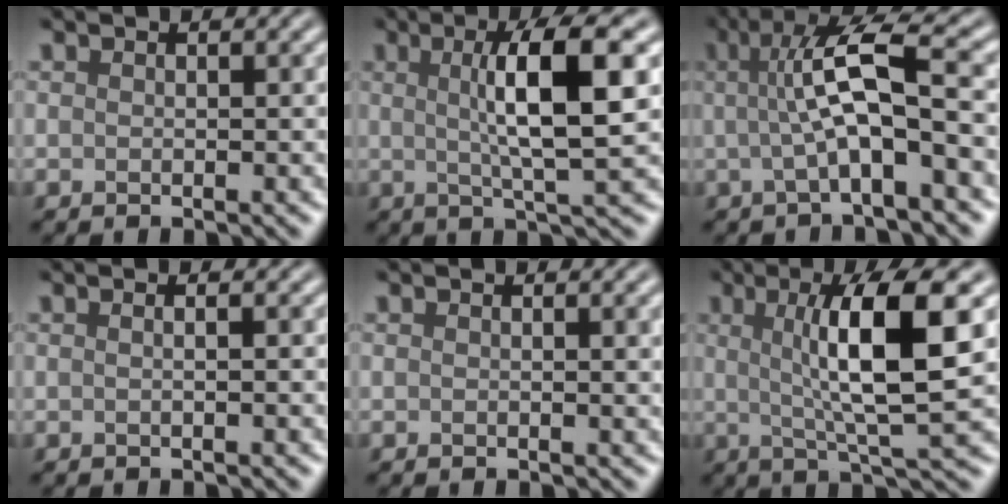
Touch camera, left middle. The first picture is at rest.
{"total": 7.9, "force": [1.4, 1.6, 7.6], "torque": [-0.106, 0.011, 0.020]}
{"total": 7.3, "force": [0.5, 1.7, 7.1], "torque": [-0.116, 0.012, 0.003]}
{"total": 1.5, "force": [0.3, 0.7, 1.2], "torque": [-0.004, -0.005, -0.013]}
{"total": 1.5, "force": [0.4, 0.4, 1.4], "torque": [-0.013, 0.004, 0.004]}
{"total": 8.8, "force": [1.6, 1.7, 8.5], "torque": [-0.119, -0.001, 0.028]}